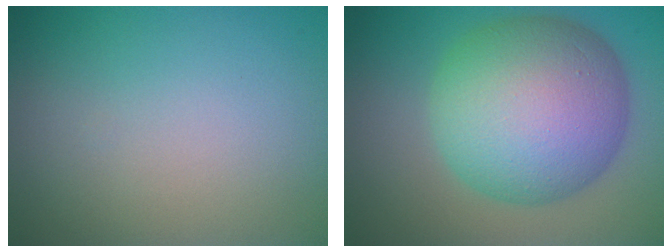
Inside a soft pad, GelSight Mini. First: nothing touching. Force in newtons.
{"total": 12.3, "press": 12.3, "slide": 0.3}